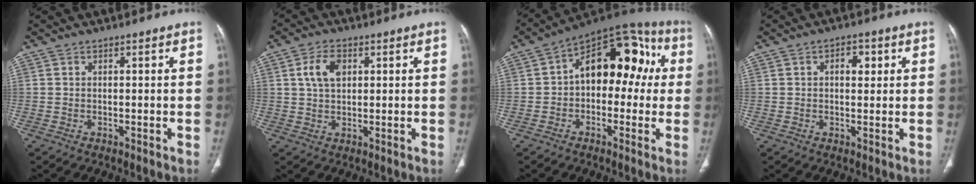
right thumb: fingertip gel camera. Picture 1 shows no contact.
{"total": 5.7, "force": [1.8, 3.6, 4.1], "torque": [-0.073, 0.002, 0.033]}
{"total": 17.3, "force": [1.8, 10.8, 13.4], "torque": [-0.130, 0.053, 0.013]}
{"total": 4.0, "force": [1.2, 2.3, 3.0], "torque": [-0.032, 0.000, 0.015]}